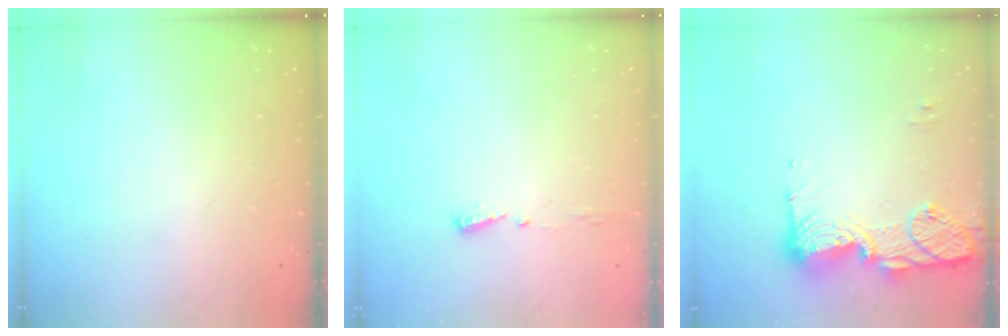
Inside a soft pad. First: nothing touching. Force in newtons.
{"total": 4.7, "press": 4.7, "slide": 0.4}
{"total": 14.7, "press": 14.7, "slide": 1.4}